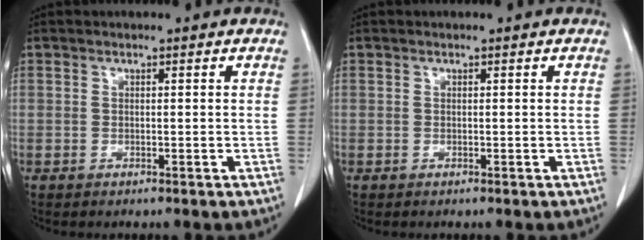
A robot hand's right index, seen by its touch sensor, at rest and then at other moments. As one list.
[{"total": 0.0}]